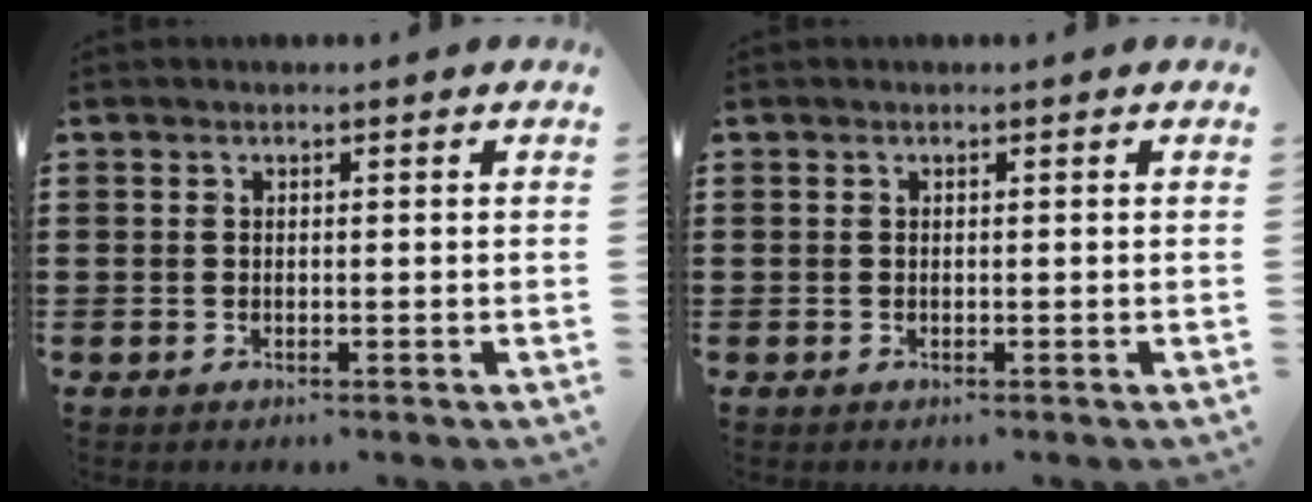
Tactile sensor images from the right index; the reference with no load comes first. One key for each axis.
{"total": 0.0}